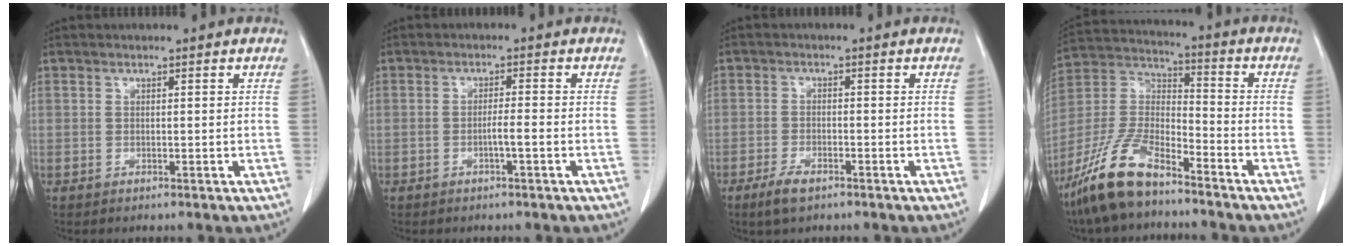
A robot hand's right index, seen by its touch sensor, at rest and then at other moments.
{"total": 2.2, "force": [-0.8, -0.1, 2.0], "torque": [-0.033, 0.001, -0.018]}
{"total": 3.7, "force": [-2.6, 1.2, 2.4], "torque": [-0.053, -0.003, -0.045]}
{"total": 13.1, "force": [-10.0, 3.6, 7.8], "torque": [-0.171, 0.000, -0.194]}